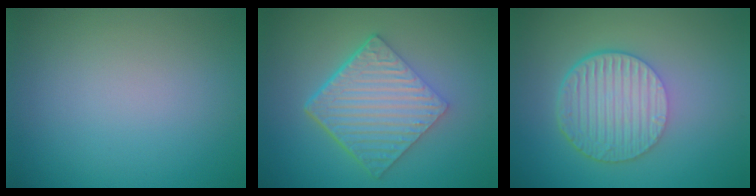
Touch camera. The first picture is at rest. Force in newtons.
{"total": 7.0, "press": 4.7, "slide": 5.2}
{"total": 6.1, "press": 4.1, "slide": 4.5}